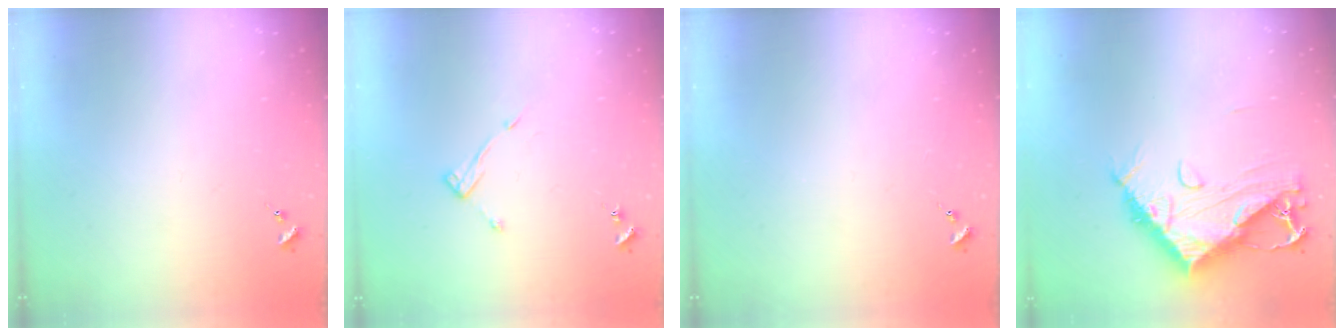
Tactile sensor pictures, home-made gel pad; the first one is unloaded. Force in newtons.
{"total": 7.1, "press": 7.1, "slide": 0.5}
{"total": 0.0}
{"total": 13.4, "press": 13.3, "slide": 1.5}